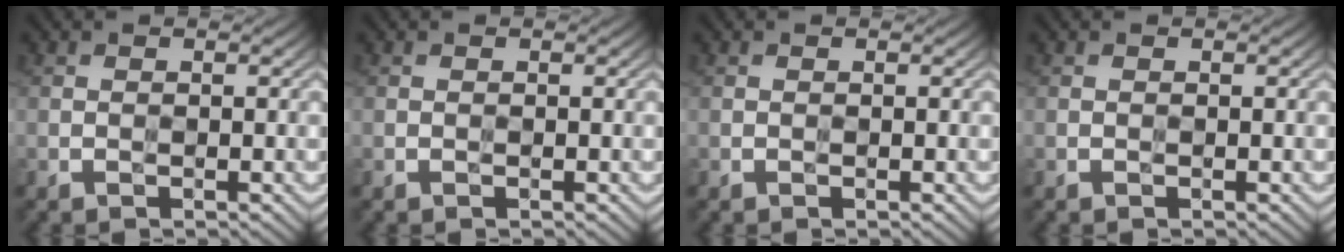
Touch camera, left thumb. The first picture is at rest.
{"total": 0.0}
{"total": 0.0}
{"total": 0.0}